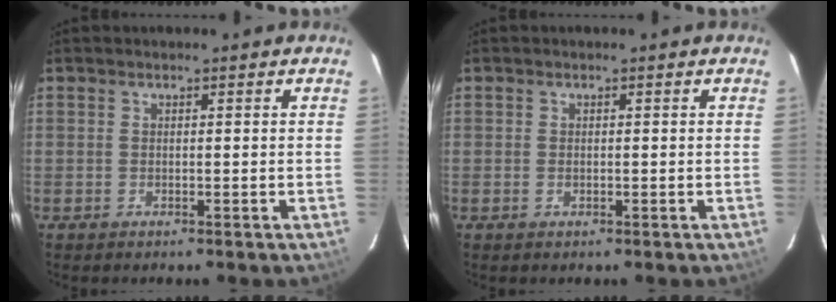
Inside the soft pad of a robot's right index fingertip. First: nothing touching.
{"total": 0.7, "force": [-0.1, 0.5, 0.4], "torque": [-0.008, 0.000, -0.001]}